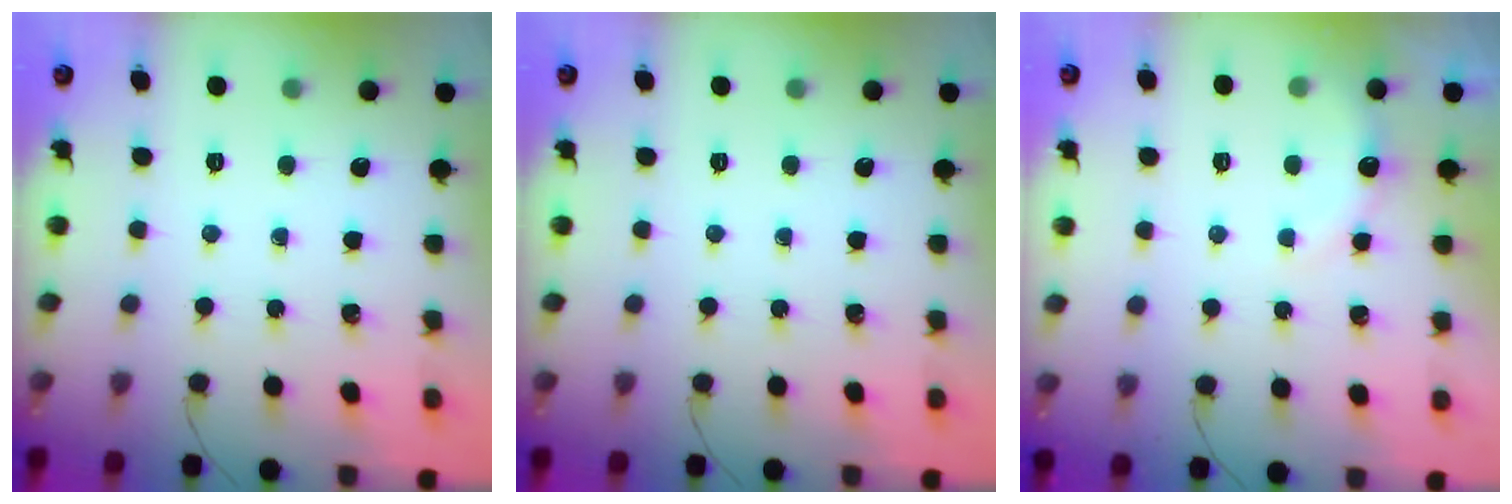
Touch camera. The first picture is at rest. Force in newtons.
{"total": 0.0}
{"total": 5.6, "press": 5.4, "slide": 1.3}